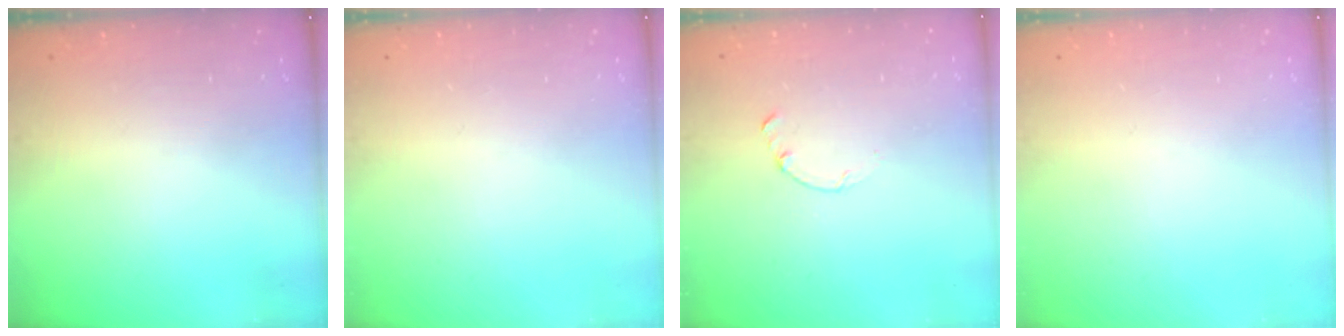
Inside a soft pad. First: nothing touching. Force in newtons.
{"total": 0.0}
{"total": 0.0}
{"total": 0.0}